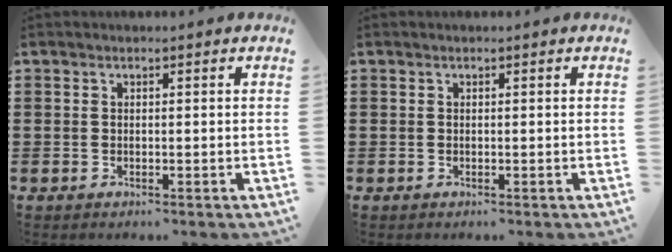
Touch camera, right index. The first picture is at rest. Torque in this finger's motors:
{"motor_torque": [0.00, 0.00, 0.00, 0.00]}